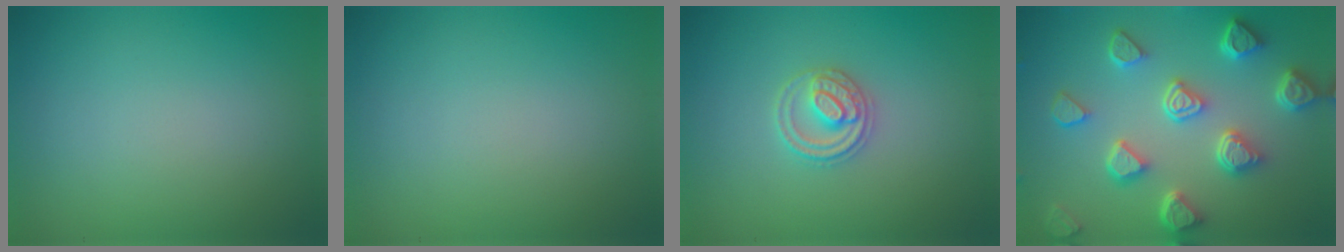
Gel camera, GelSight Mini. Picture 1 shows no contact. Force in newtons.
{"total": 0.0}
{"total": 2.8, "press": 2.8, "slide": 0.3}
{"total": 6.4, "press": 5.2, "slide": 3.8}